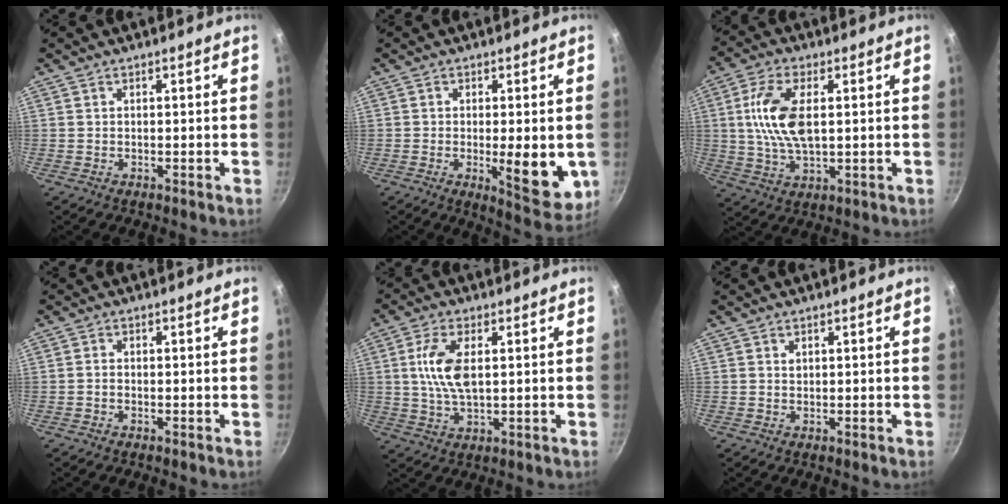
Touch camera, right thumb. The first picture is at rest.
{"total": 10.5, "force": [-1.3, 3.6, 9.8], "torque": [-0.113, -0.016, -0.010]}
{"total": 11.2, "force": [1.6, 5.5, 9.6], "torque": [-0.186, 0.004, 0.029]}
{"total": 0.9, "force": [-0.5, 0.6, 0.5], "torque": [-0.010, 0.007, -0.013]}
{"total": 8.5, "force": [1.4, 4.0, 7.4], "torque": [-0.145, 0.002, 0.026]}
{"total": 0.6, "force": [0.2, 0.5, 0.2], "torque": [-0.001, -0.001, 0.003]}